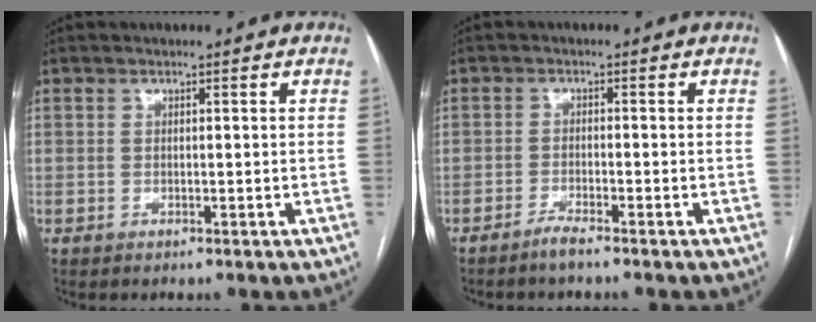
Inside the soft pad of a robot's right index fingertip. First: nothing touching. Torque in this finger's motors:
{"motor_torque": [-0.01, -0.08, 0.00, 0.03]}